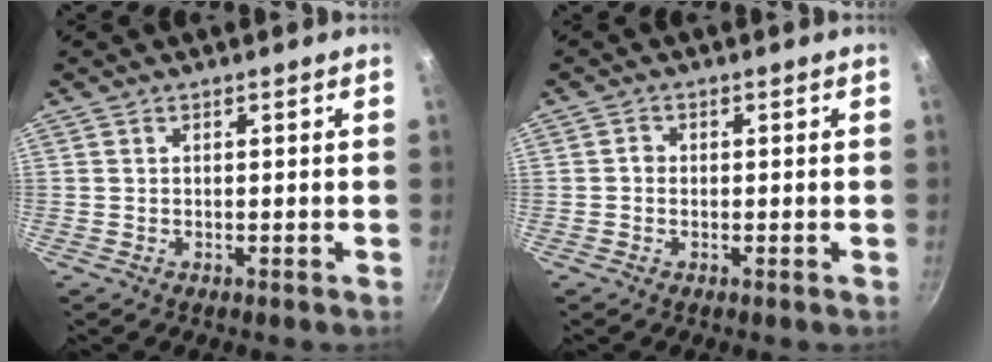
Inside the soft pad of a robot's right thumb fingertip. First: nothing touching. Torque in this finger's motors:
{"motor_torque": [0.03, 0.32, 0.30, 0.12, 0.02]}